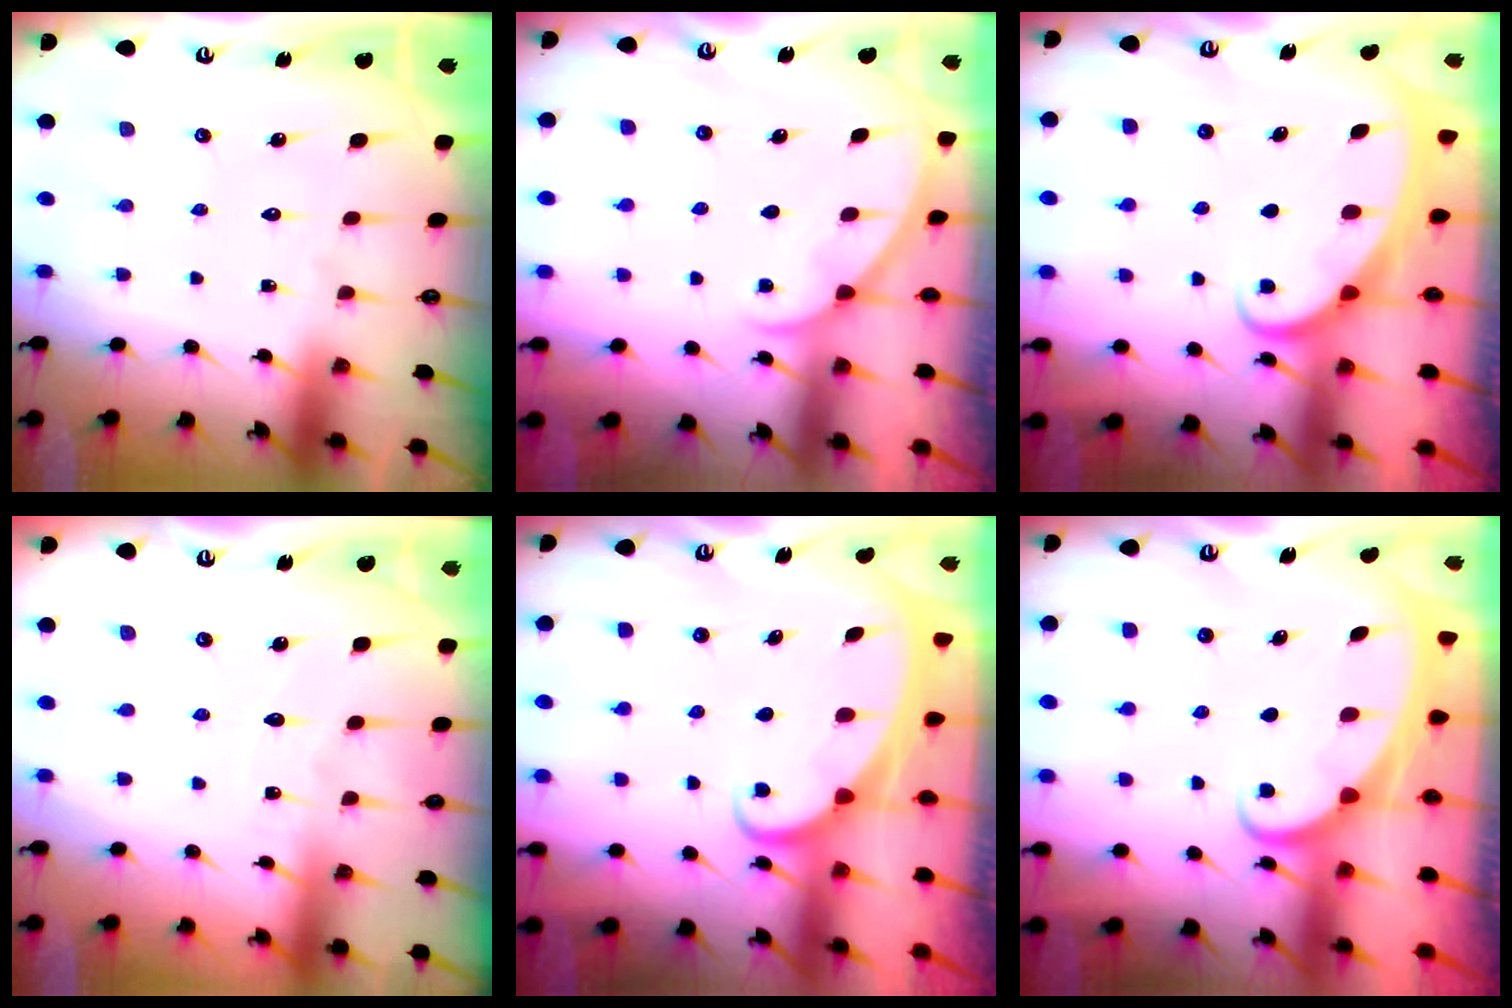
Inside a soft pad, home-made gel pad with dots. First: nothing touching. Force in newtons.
{"total": 1.4, "press": 1.3, "slide": 0.1}
{"total": 2.3, "press": 2.2, "slide": 0.4}
{"total": 2.3, "press": 2.3, "slide": 0.1}
{"total": 1.8, "press": 1.8, "slide": 0.2}
{"total": 1.9, "press": 1.9, "slide": 0.3}